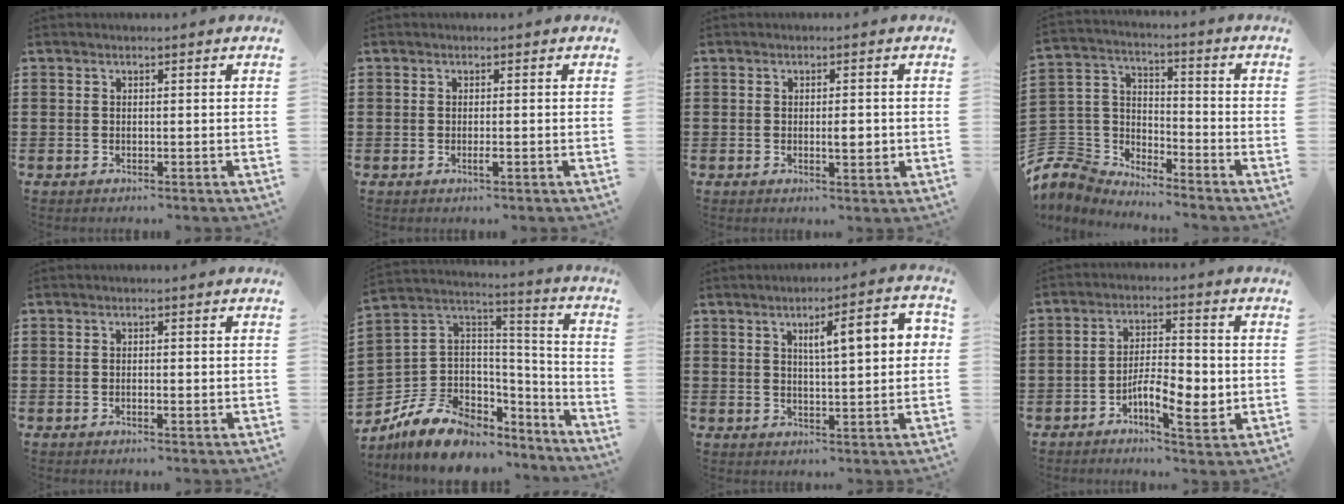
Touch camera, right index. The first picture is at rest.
{"total": 1.2, "force": [-0.4, 0.1, 1.1], "torque": [-0.027, -0.006, -0.010]}
{"total": 3.1, "force": [-0.3, 0.8, 3.0], "torque": [-0.052, -0.003, -0.005]}
{"total": 5.2, "force": [-4.2, 3.0, 0.1], "torque": [-0.054, -0.014, -0.096]}
{"total": 1.0, "force": [-0.2, 0.2, 0.9], "torque": [-0.017, -0.003, -0.003]}
{"total": 10.4, "force": [-6.5, 7.3, 3.5], "torque": [-0.092, 0.014, -0.117]}
{"total": 7.3, "force": [2.0, 1.6, 6.8], "torque": [-0.109, -0.005, 0.023]}
{"total": 7.6, "force": [-2.6, 2.8, 6.6], "torque": [-0.117, 0.004, -0.045]}